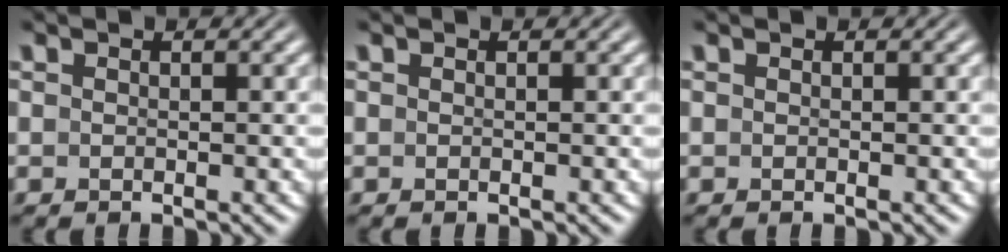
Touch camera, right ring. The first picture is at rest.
{"total": 0.0}
{"total": 0.0}